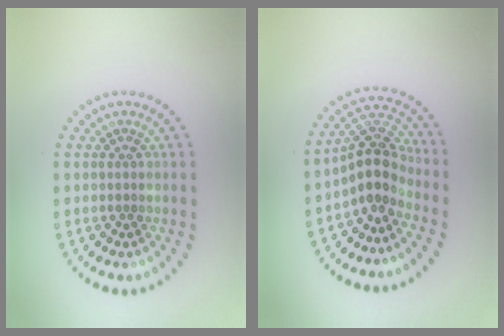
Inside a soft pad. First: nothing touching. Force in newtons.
{"total": 3.8, "press": 2.9, "slide": 2.5}